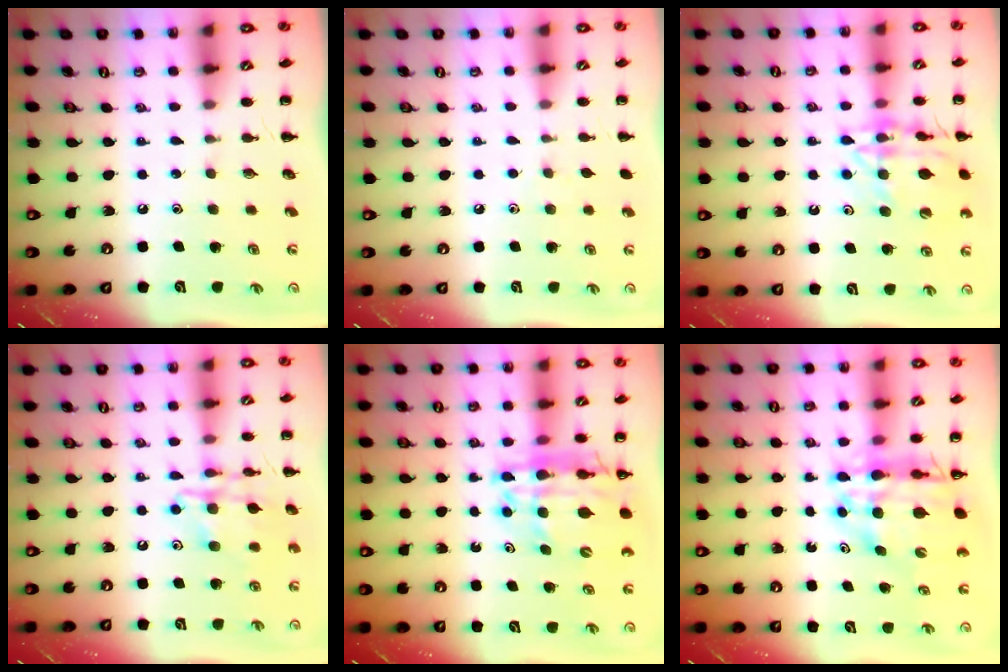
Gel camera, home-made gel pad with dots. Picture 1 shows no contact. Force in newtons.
{"total": 2.9, "press": 2.7, "slide": 1.2}
{"total": 15.7, "press": 15.6, "slide": 1.0}
{"total": 15.0, "press": 14.9, "slide": 1.2}
{"total": 16.8, "press": 16.2, "slide": 4.5}
{"total": 14.7, "press": 14.1, "slide": 4.1}